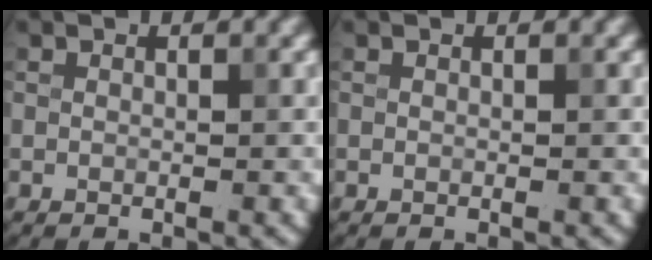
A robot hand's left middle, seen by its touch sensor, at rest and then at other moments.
{"total": 0.0}